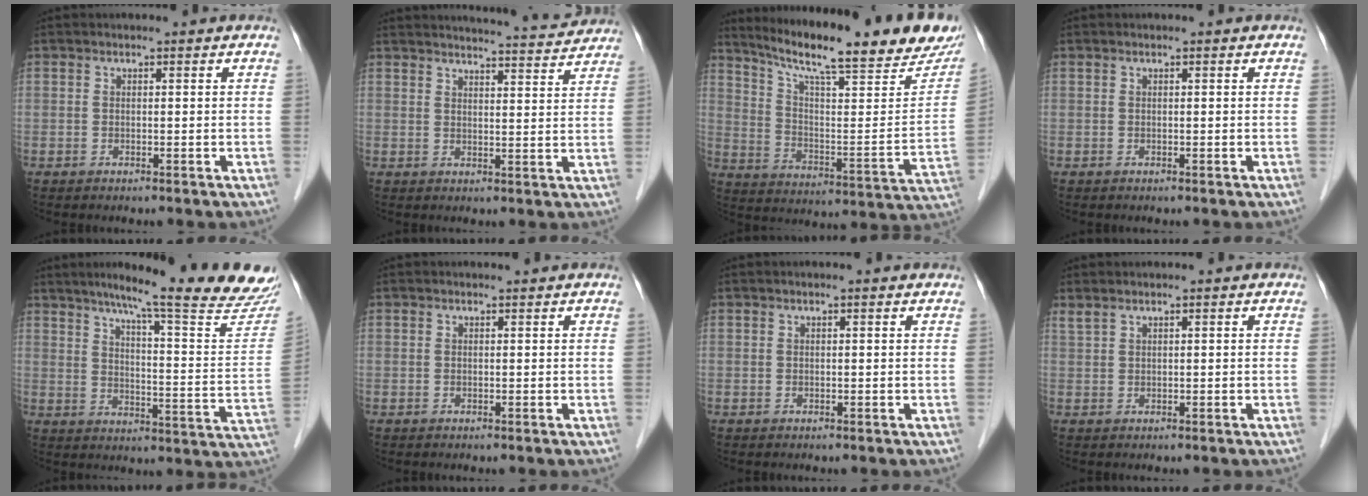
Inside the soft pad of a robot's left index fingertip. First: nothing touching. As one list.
[{"total": 12.1, "force": [11.8, 0.6, 3.0], "torque": [-0.039, -0.009, 0.136]}, {"total": 25.1, "force": [20.7, 2.7, 13.9], "torque": [-0.224, -0.048, 0.287]}, {"total": 0.0}, {"total": 22.6, "force": [19.5, 0.0, 11.4], "torque": [-0.153, -0.064, 0.244]}, {"total": 0.0}, {"total": 0.7, "force": [0.5, -0.1, 0.4], "torque": [-0.013, 0.006, 0.010]}, {"total": 1.1, "force": [1.0, 0.1, 0.4], "torque": [-0.014, 0.009, 0.028]}]